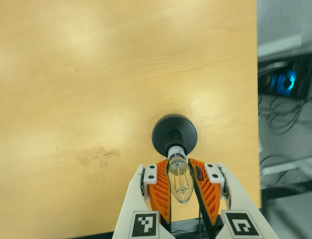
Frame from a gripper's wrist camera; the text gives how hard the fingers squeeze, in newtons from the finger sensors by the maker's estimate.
{"total": 20.4, "left": 20.6, "right": 20.1}